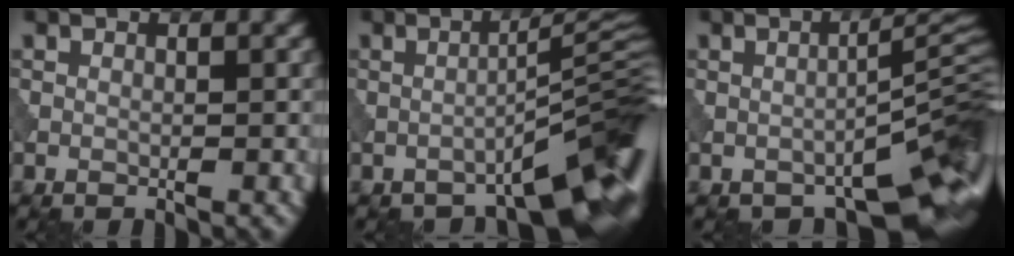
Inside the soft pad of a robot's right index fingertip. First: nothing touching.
{"total": 9.2, "force": [-5.3, 2.1, 7.2], "torque": [-0.083, 0.005, -0.080]}
{"total": 9.5, "force": [-5.5, 2.7, 7.3], "torque": [-0.086, -0.008, -0.075]}